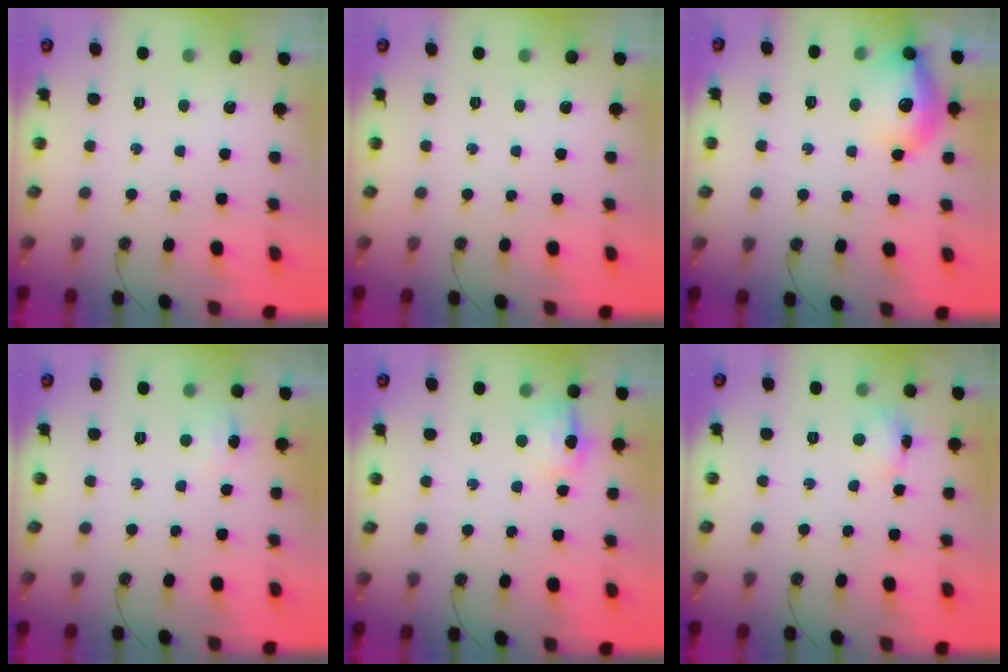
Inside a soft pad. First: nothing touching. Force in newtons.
{"total": 0.0}
{"total": 14.8, "press": 14.7, "slide": 1.1}
{"total": 3.9, "press": 3.9, "slide": 0.5}
{"total": 11.2, "press": 11.2, "slide": 1.0}
{"total": 3.8, "press": 3.7, "slide": 0.2}